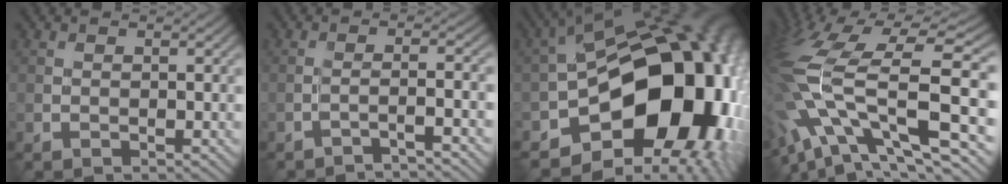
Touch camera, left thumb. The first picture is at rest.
{"total": 3.3, "force": [-2.1, 0.4, 2.5], "torque": [-0.024, 0.013, -0.059]}
{"total": 20.2, "force": [-5.6, 13.1, 14.3], "torque": [-0.186, -0.032, -0.075]}
{"total": 17.2, "force": [-2.9, 8.5, 14.6], "torque": [-0.317, -0.012, -0.045]}